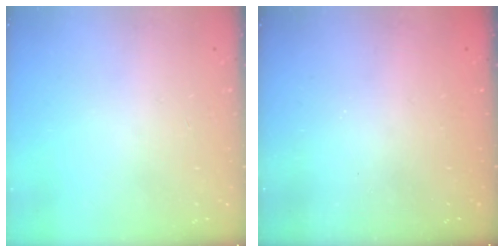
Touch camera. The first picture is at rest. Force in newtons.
{"total": 2.3, "press": 2.1, "slide": 1.0}